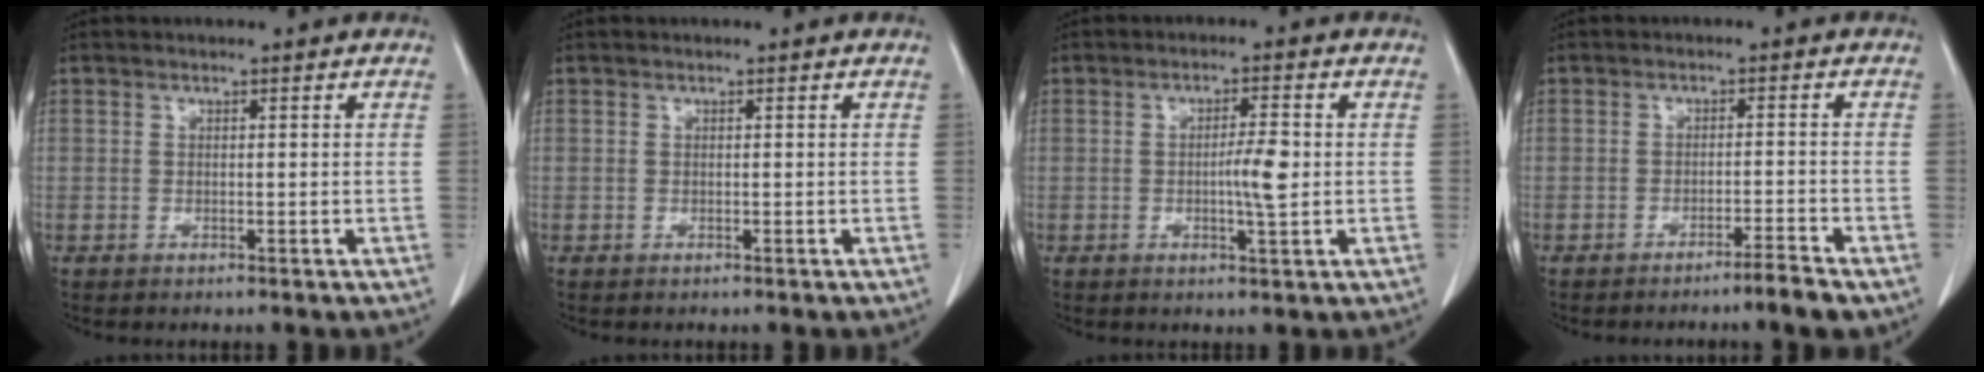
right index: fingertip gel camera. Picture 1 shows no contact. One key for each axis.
{"total": 0.0}
{"total": 4.5, "fx": -0.3, "fy": 0.4, "fz": 4.5, "tx": -0.074, "ty": -0.001, "tz": -0.004}
{"total": 3.4, "fx": -2.8, "fy": -0.6, "fz": 2.0, "tx": -0.030, "ty": -0.004, "tz": -0.046}